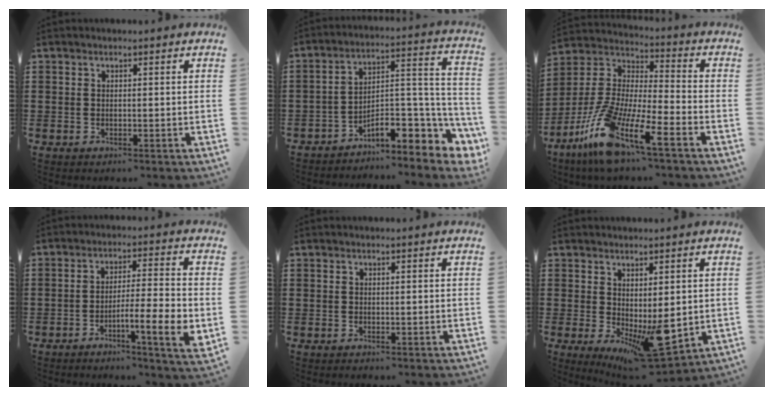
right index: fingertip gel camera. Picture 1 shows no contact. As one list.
[{"total": 8.8, "force": [-4.3, 4.4, 6.2], "torque": [-0.089, -0.018, -0.078]}, {"total": 12.6, "force": [-8.8, 1.2, 9.0], "torque": [-0.206, -0.016, -0.177]}, {"total": 8.1, "force": [-3.2, 0.8, 7.4], "torque": [-0.113, -0.006, -0.056]}, {"total": 0.0}, {"total": 7.2, "force": [-0.4, 2.8, 6.6], "torque": [-0.099, -0.016, 0.005]}]